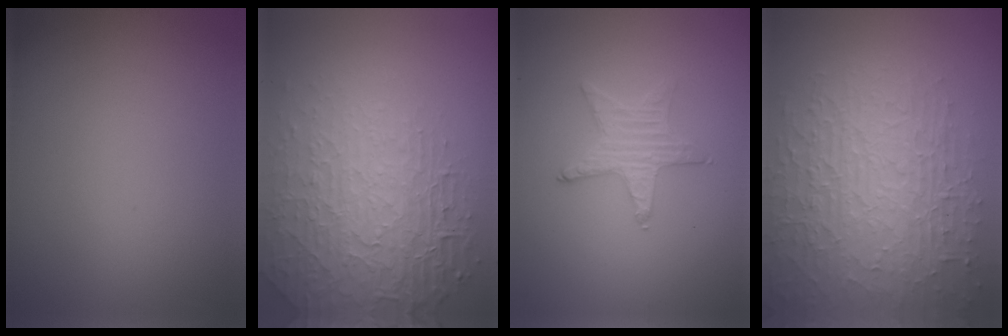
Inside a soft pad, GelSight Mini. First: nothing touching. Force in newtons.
{"total": 7.8, "press": 5.5, "slide": 5.5}
{"total": 1.6, "press": 1.6, "slide": 0.2}
{"total": 9.1, "press": 6.3, "slide": 6.6}